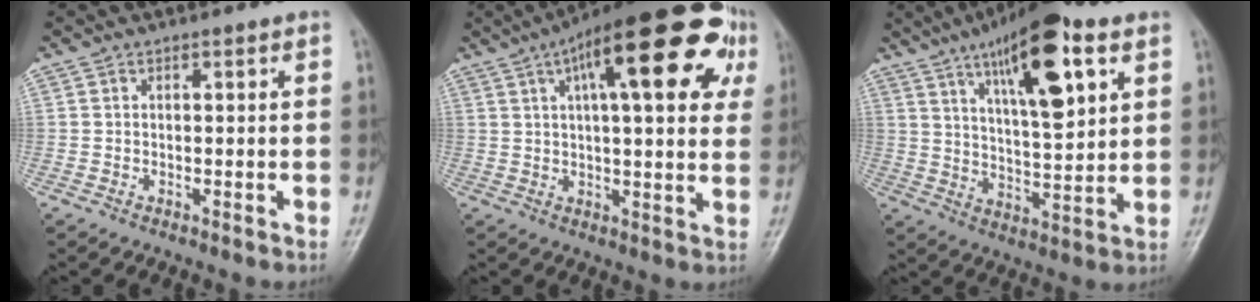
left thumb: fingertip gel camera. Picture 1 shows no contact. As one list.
[{"total": 25.4, "force": [10.2, 8.4, 21.6], "torque": [-0.296, 0.020, 0.137]}, {"total": 17.9, "force": [8.7, 5.5, 14.7], "torque": [-0.213, -0.026, 0.142]}]